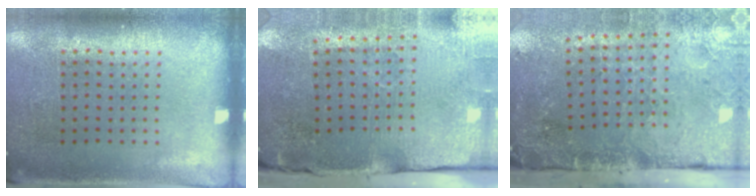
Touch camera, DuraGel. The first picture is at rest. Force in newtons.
{"total": 4.8, "press": 3.9, "slide": 2.8}
{"total": 4.8, "press": 3.6, "slide": 3.1}